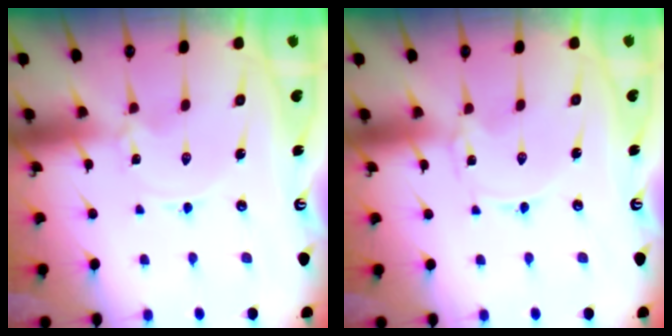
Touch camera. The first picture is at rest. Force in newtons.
{"total": 0.0}